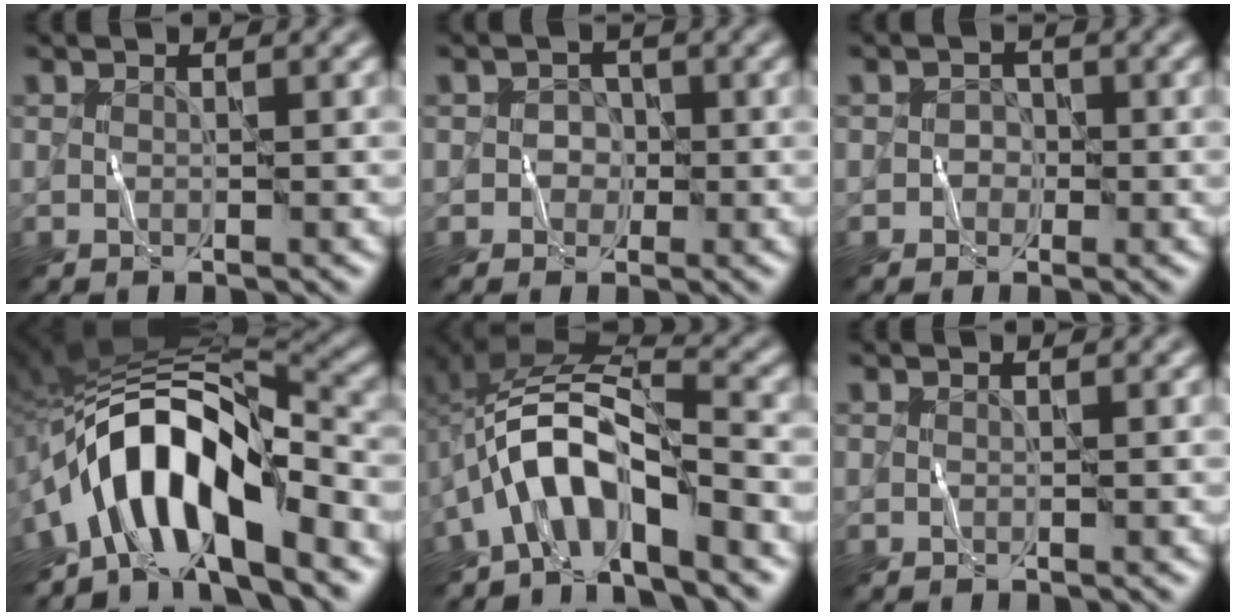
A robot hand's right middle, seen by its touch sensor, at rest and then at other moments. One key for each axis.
{"total": 1.5, "fx": -0.3, "fy": 1.5, "fz": 0.1, "tx": 0.026, "ty": 0.009, "tz": -0.014}
{"total": 1.3, "fx": -0.4, "fy": 1.2, "fz": 0.0, "tx": 0.023, "ty": 0.012, "tz": -0.017}
{"total": 10.7, "fx": -4.8, "fy": 4.1, "fz": 8.6, "tx": -0.124, "ty": 0.018, "tz": -0.092}
{"total": 7.4, "fx": -3.7, "fy": 2.7, "fz": 5.8, "tx": -0.101, "ty": 0.013, "tz": -0.078}
{"total": 0.0}